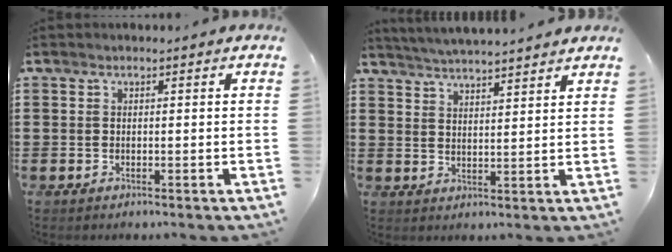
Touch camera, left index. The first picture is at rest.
{"total": 3.9, "force": [3.8, -0.6, 0.3], "torque": [-0.020, -0.020, 0.067]}